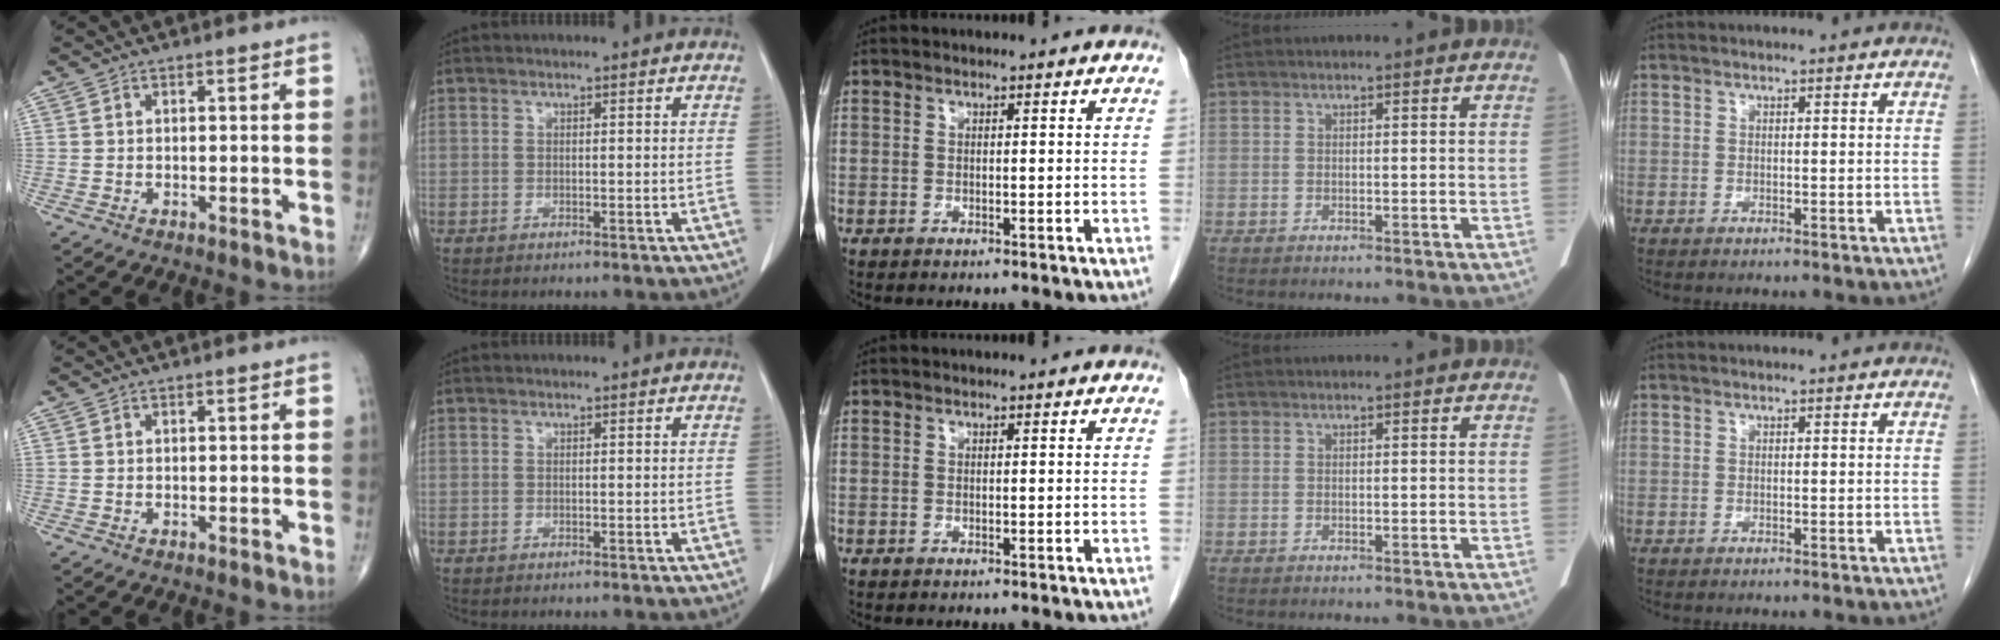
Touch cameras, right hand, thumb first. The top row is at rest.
{}